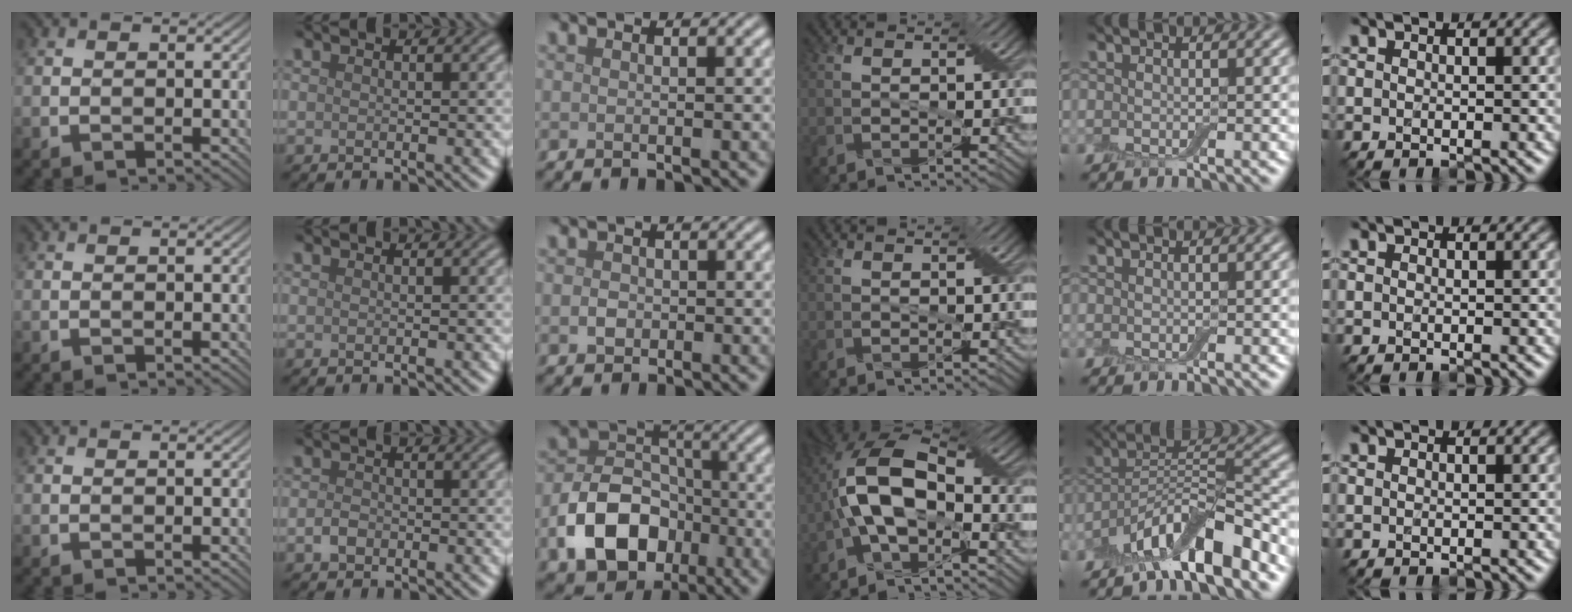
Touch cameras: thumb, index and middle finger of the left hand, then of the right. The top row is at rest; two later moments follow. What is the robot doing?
{"motion": "fold", "object": "apron"}